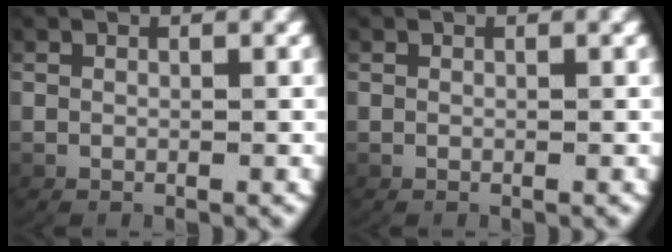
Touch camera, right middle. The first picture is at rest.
{"total": 0.0}